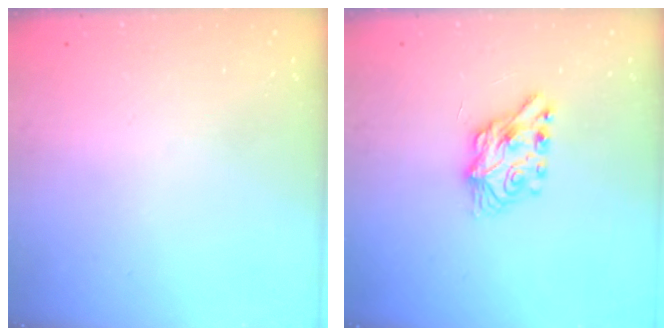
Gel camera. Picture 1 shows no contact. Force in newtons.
{"total": 7.2, "press": 7.2, "slide": 0.1}